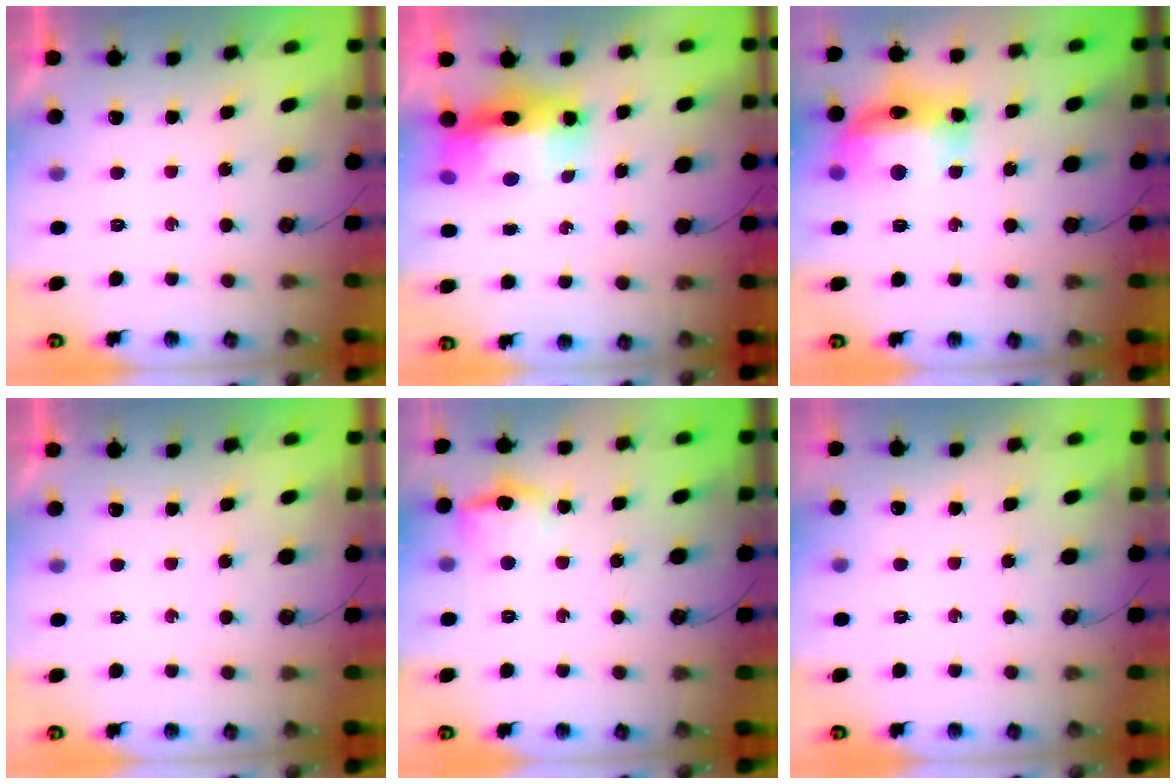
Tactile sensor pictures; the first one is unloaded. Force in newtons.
{"total": 13.4, "press": 13.3, "slide": 1.6}
{"total": 15.0, "press": 14.9, "slide": 1.3}
{"total": 0.0}
{"total": 10.1, "press": 10.0, "slide": 0.8}
{"total": 12.3, "press": 2.1, "slide": 12.1}